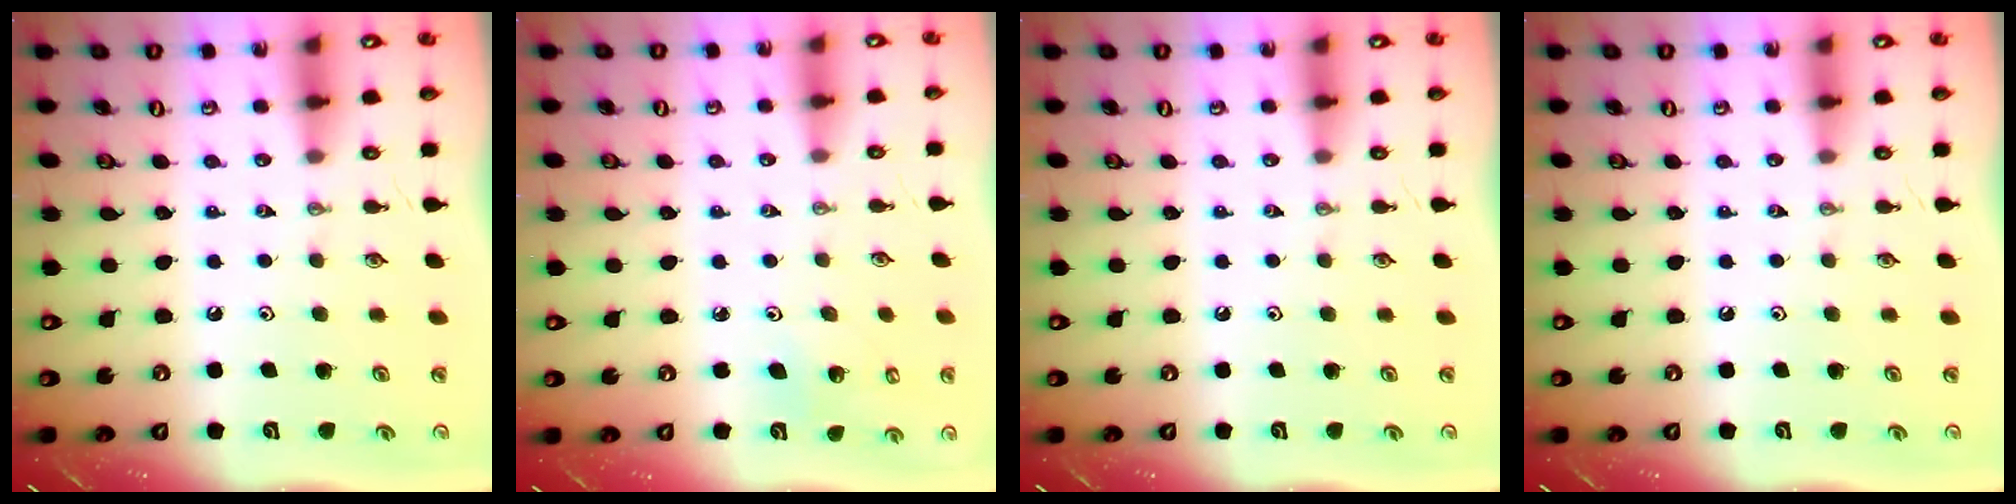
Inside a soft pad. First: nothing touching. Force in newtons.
{"total": 4.3, "press": 4.2, "slide": 1.0}
{"total": 0.0}
{"total": 0.0}